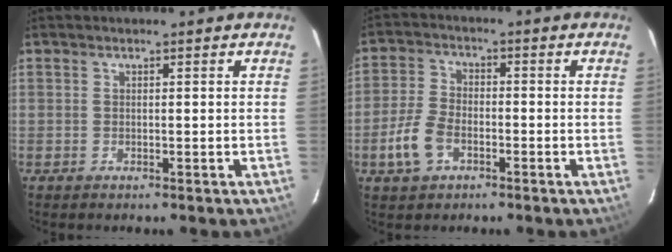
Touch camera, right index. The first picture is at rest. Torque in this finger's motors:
{"motor_torque": [0.66, -0.47, 0.38, 0.09]}